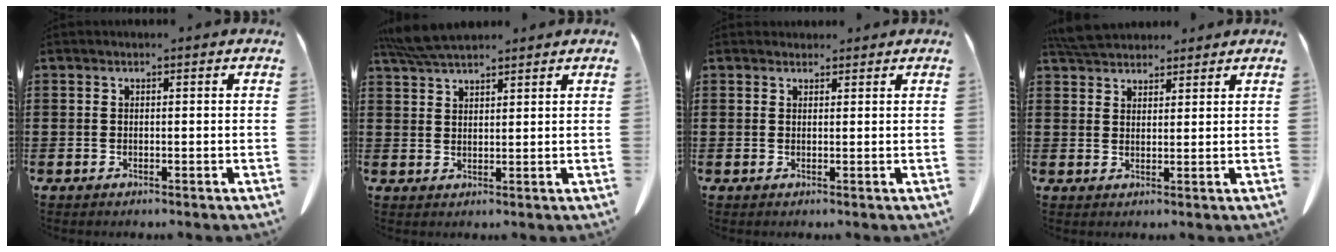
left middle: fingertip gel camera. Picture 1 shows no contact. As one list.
[{"total": 5.2, "force": [4.7, 0.9, 2.2], "torque": [-0.056, -0.007, 0.090]}, {"total": 1.4, "force": [1.3, 0.5, 0.1], "torque": [0.003, -0.002, 0.025]}, {"total": 4.7, "force": [4.5, 1.1, 0.8], "torque": [-0.030, -0.007, 0.088]}]